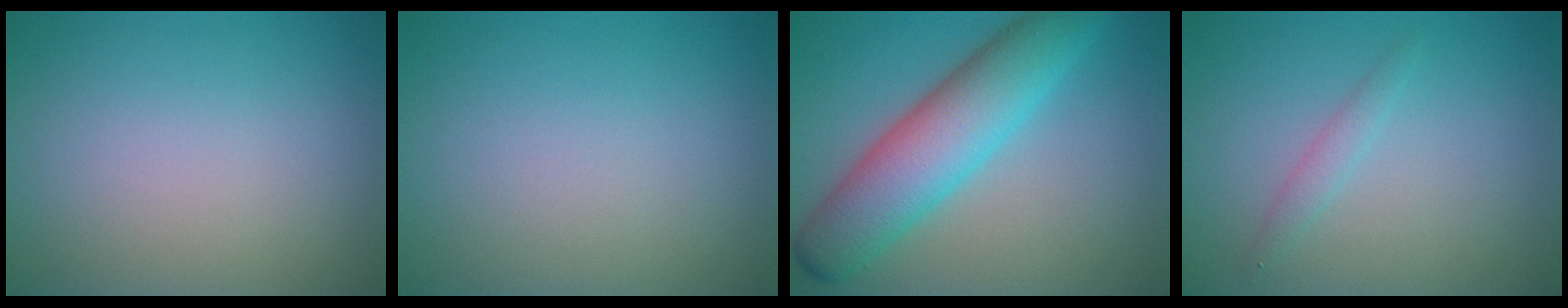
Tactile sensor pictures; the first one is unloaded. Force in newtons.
{"total": 0.0}
{"total": 8.0, "press": 8.0, "slide": 0.2}
{"total": 1.5, "press": 1.5, "slide": 0.1}